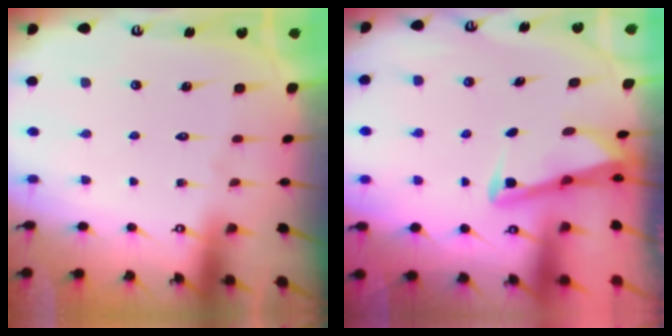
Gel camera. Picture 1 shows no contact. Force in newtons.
{"total": 2.8, "press": 2.8, "slide": 0.4}